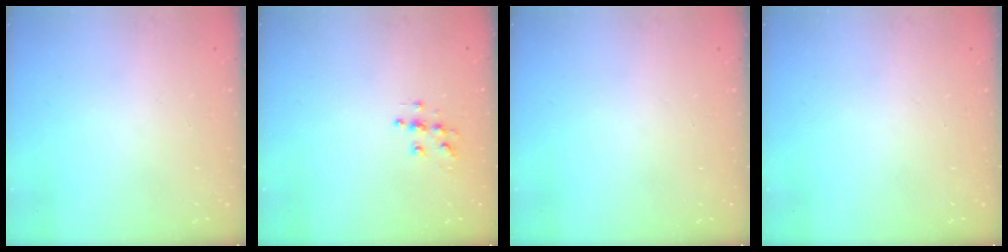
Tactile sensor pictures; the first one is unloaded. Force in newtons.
{"total": 5.7, "press": 5.7, "slide": 0.4}
{"total": 0.0}
{"total": 0.0}